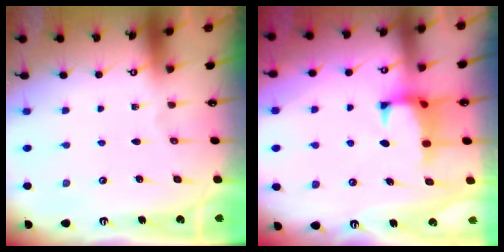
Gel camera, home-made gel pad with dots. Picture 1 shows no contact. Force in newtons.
{"total": 0.9, "press": 0.3, "slide": 0.8}